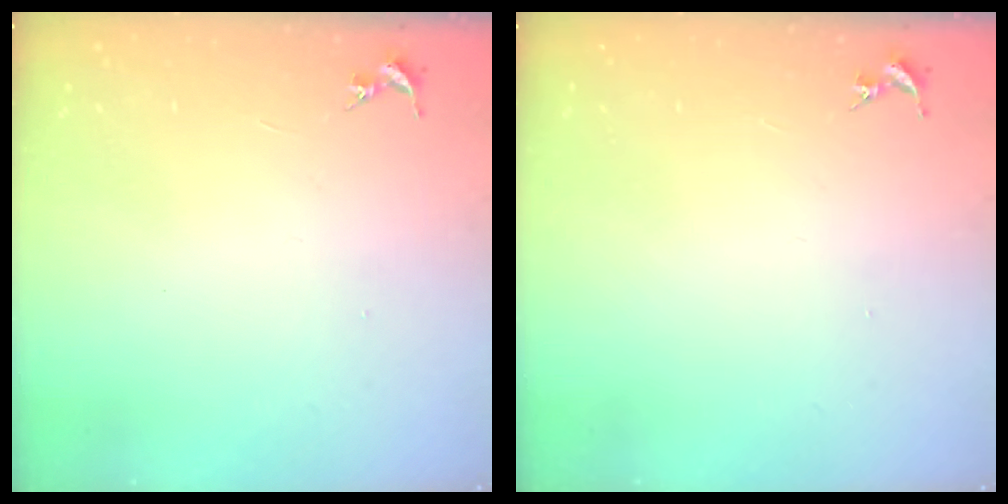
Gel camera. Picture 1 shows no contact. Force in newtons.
{"total": 0.0}